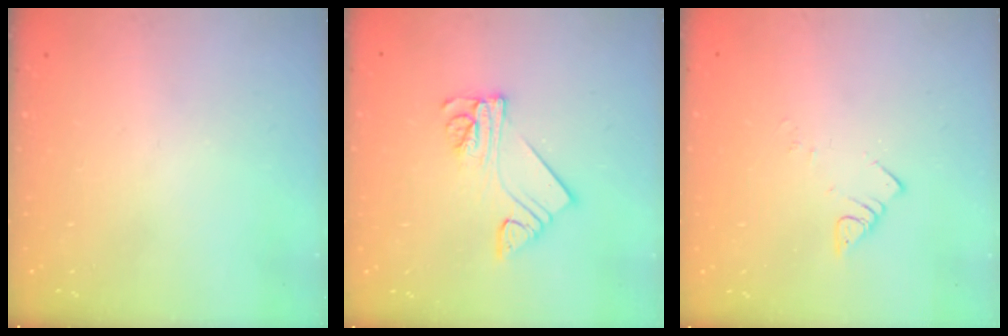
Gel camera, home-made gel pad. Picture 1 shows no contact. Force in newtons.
{"total": 9.7, "press": 9.7, "slide": 0.9}
{"total": 3.6, "press": 3.6, "slide": 0.6}